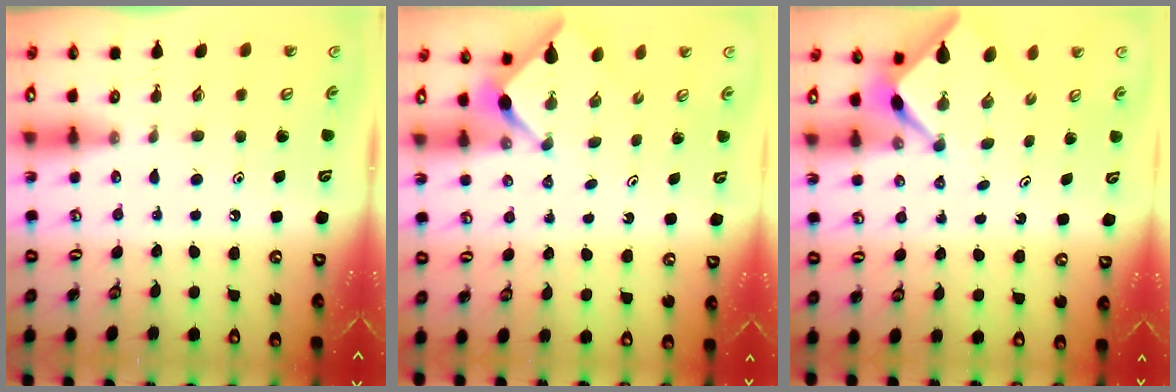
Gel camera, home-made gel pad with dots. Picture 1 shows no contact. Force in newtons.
{"total": 2.7, "press": 2.7, "slide": 0.3}
{"total": 4.5, "press": 4.5, "slide": 0.3}